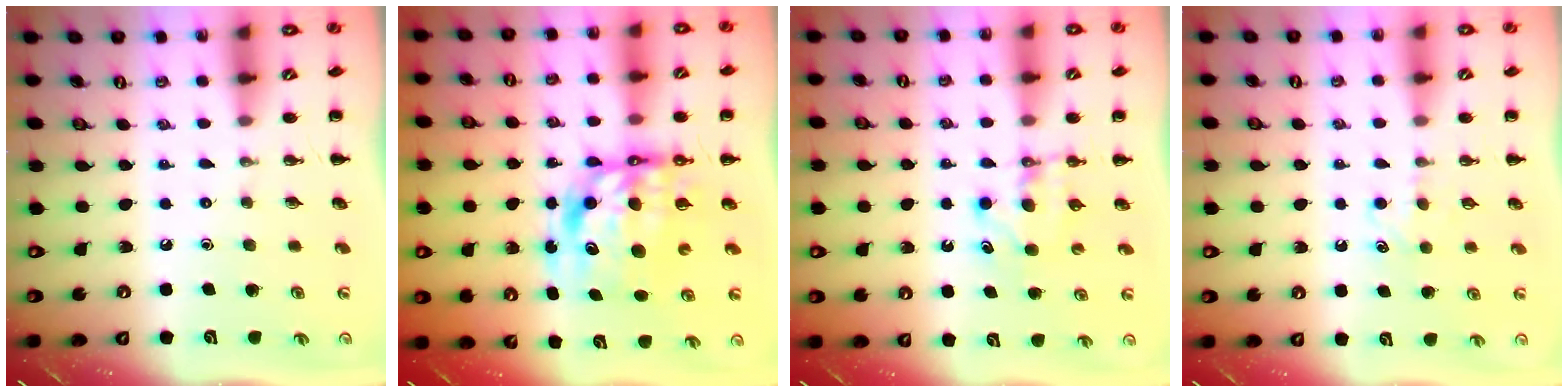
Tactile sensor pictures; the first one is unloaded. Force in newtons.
{"total": 10.4, "press": 10.0, "slide": 2.8}
{"total": 5.0, "press": 4.8, "slide": 1.3}
{"total": 4.6, "press": 4.5, "slide": 1.2}